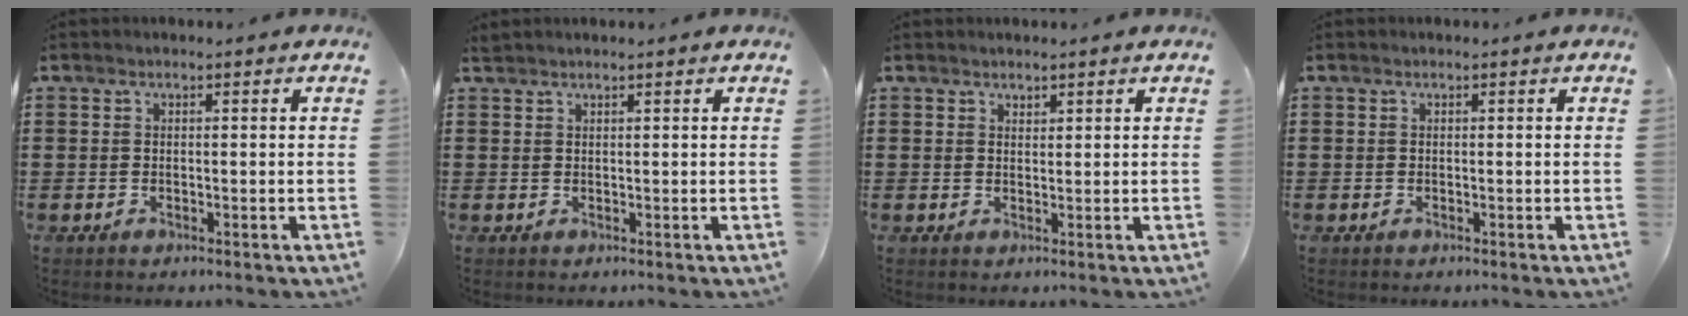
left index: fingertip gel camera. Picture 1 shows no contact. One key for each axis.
{"total": 0.8, "fx": 0.8, "fy": 0.0, "fz": 0.2, "tx": -0.007, "ty": 0.000, "tz": 0.015}
{"total": 1.2, "fx": 1.1, "fy": 0.4, "fz": 0.1, "tx": -0.003, "ty": 0.001, "tz": 0.022}
{"total": 0.0}